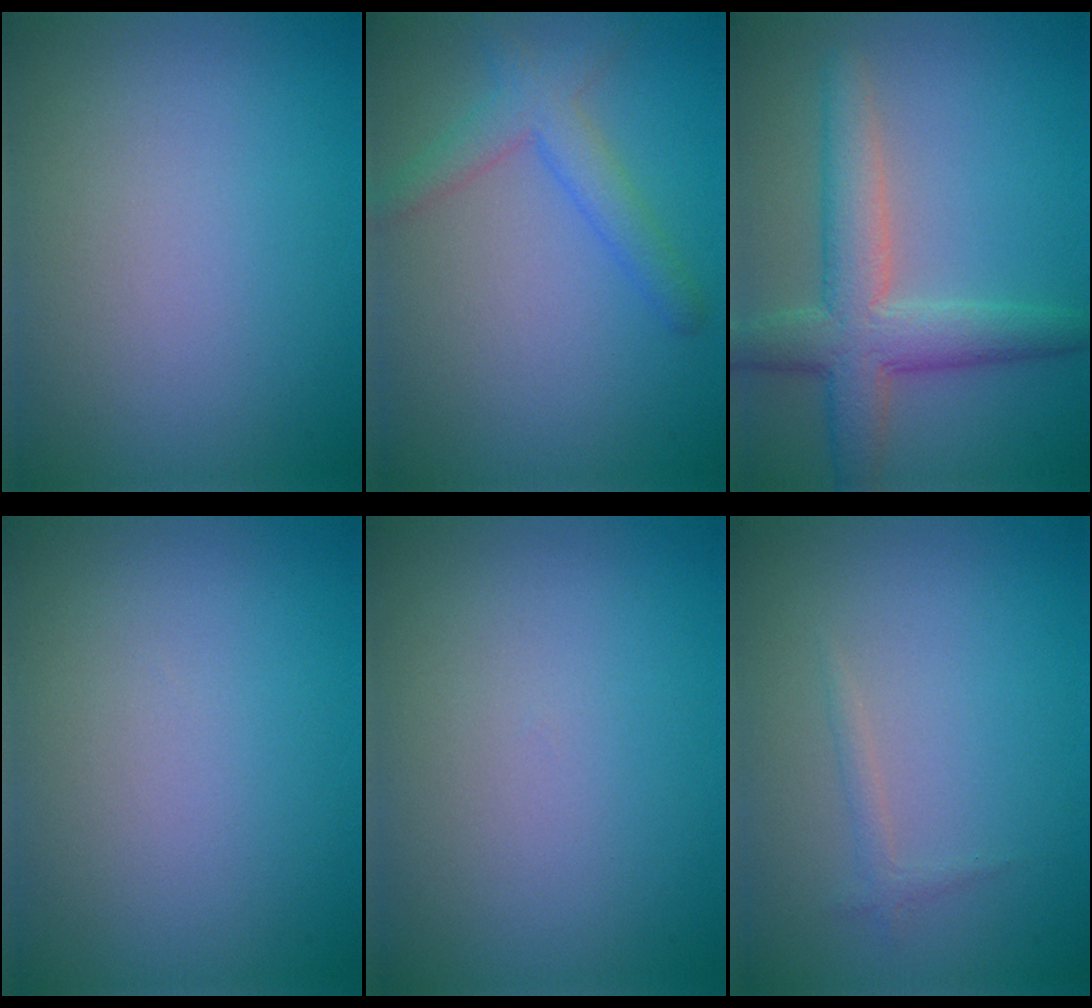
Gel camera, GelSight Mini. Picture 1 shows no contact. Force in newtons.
{"total": 3.0, "press": 3.0, "slide": 0.1}
{"total": 5.6, "press": 5.6, "slide": 0.2}
{"total": 0.0}
{"total": 0.0}
{"total": 0.8, "press": 0.8, "slide": 0.1}